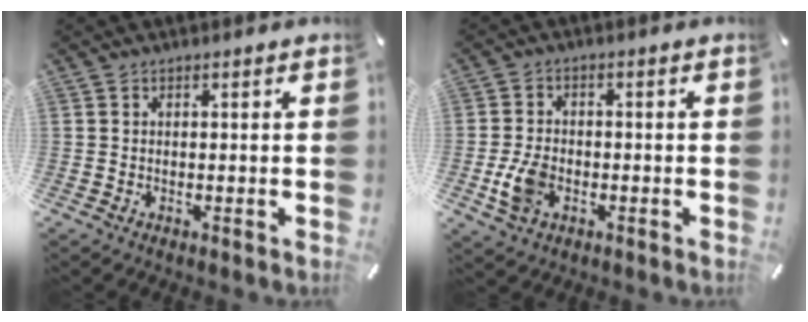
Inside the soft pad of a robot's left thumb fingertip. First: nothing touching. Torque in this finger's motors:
{"motor_torque": [0.03, 0.41, 0.01, -0.02, 0.10]}